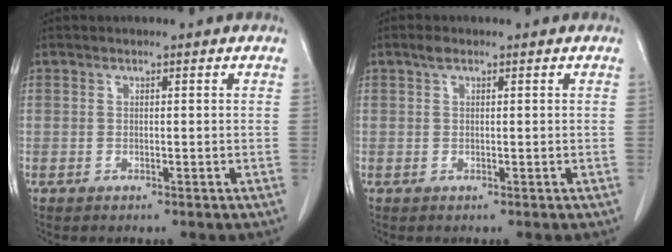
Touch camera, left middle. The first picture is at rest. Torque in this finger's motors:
{"motor_torque": [0.47, -0.36, -0.10, 0.02]}